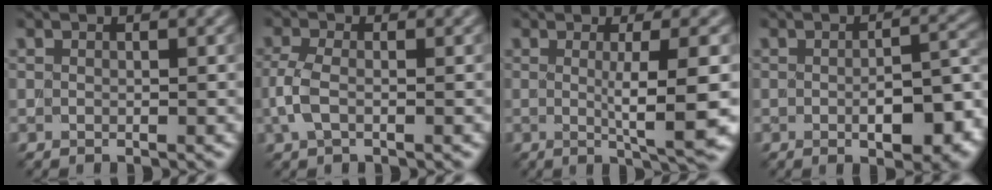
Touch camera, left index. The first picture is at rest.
{"total": 2.0, "force": [-0.6, 0.9, 1.7], "torque": [-0.048, 0.003, -0.016]}
{"total": 6.4, "force": [-0.3, 1.0, 6.3], "torque": [-0.091, -0.006, 0.001]}
{"total": 6.2, "force": [-1.8, 2.4, 5.5], "torque": [-0.079, -0.006, -0.019]}